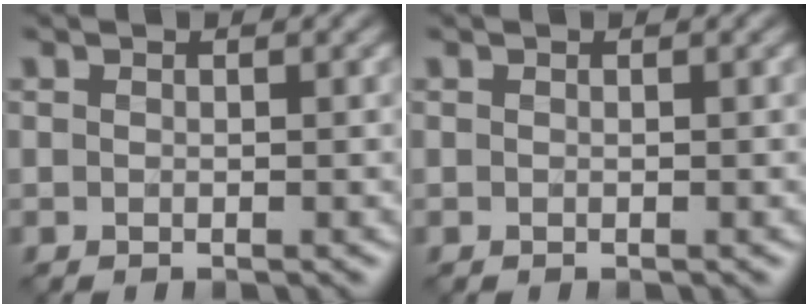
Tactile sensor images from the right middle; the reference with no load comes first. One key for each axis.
{"total": 0.0}